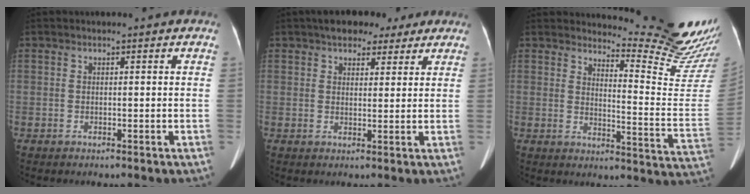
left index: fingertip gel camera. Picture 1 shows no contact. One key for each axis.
{"total": 7.1, "fx": 5.1, "fy": 3.5, "fz": 3.4, "tx": -0.035, "ty": 0.028, "tz": 0.075}
{"total": 16.0, "fx": 15.6, "fy": -1.2, "fz": 3.4, "tx": -0.045, "ty": -0.149, "tz": 0.175}